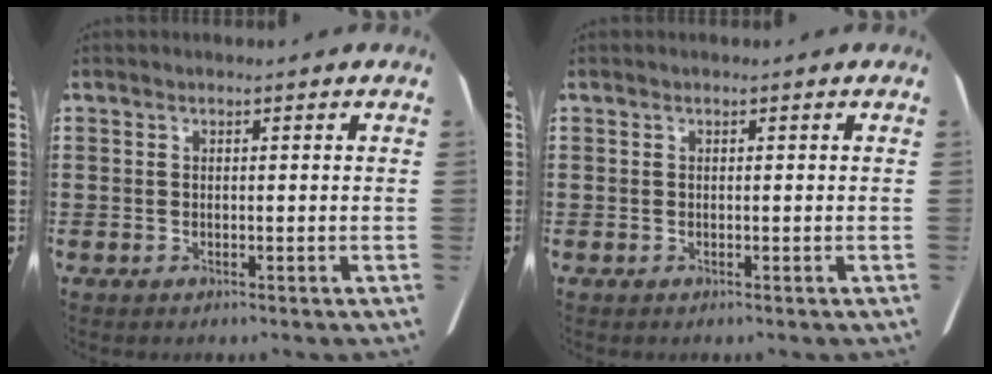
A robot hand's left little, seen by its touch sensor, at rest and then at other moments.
{"total": 0.0}